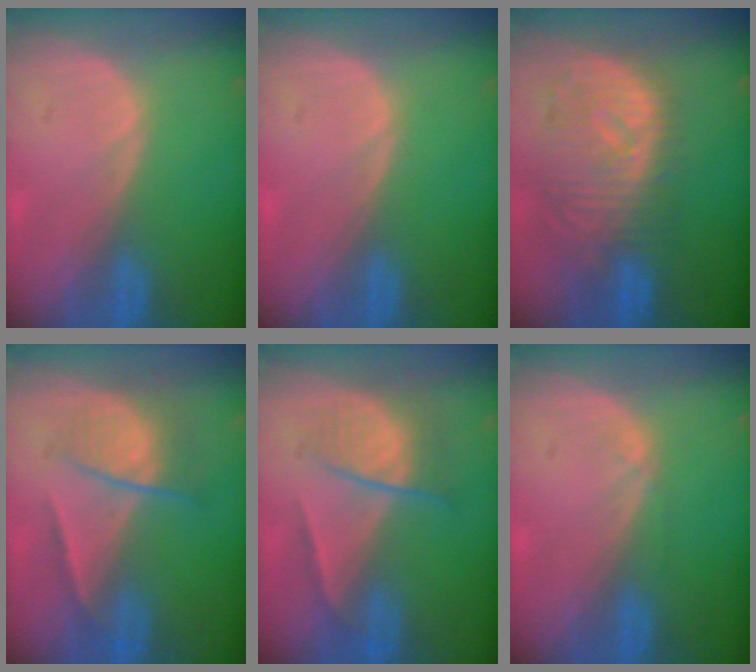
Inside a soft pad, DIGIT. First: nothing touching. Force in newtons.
{"total": 0.0}
{"total": 10.6, "press": 9.4, "slide": 4.8}
{"total": 6.7, "press": 5.8, "slide": 3.5}
{"total": 6.7, "press": 5.8, "slide": 3.4}
{"total": 0.9, "press": 0.8, "slide": 0.2}